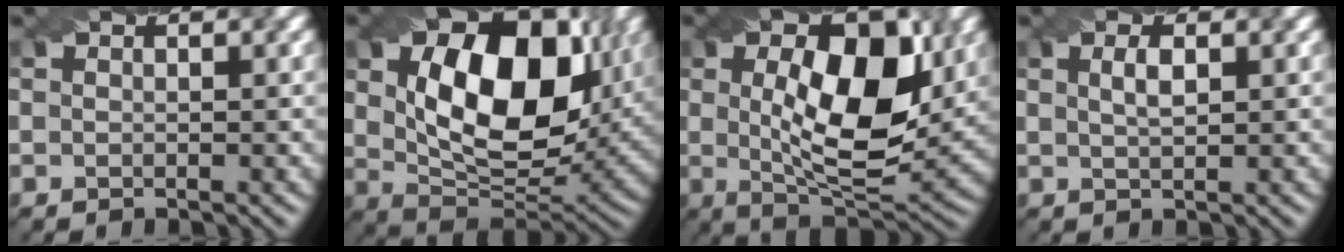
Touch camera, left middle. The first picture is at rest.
{"total": 13.7, "force": [3.2, 8.2, 10.5], "torque": [-0.183, 0.000, 0.065]}
{"total": 11.0, "force": [1.7, 5.0, 9.6], "torque": [-0.143, 0.006, 0.028]}
{"total": 1.4, "force": [0.2, 0.4, 1.4], "torque": [-0.025, 0.008, 0.008]}